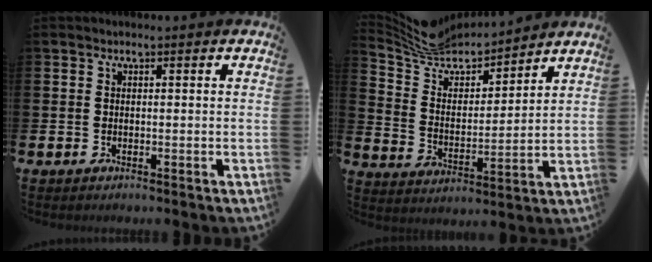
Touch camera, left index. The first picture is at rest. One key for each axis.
{"total": 8.0, "fx": 7.5, "fy": 2.6, "fz": 1.4, "tx": -0.075, "ty": -0.052, "tz": 0.135}